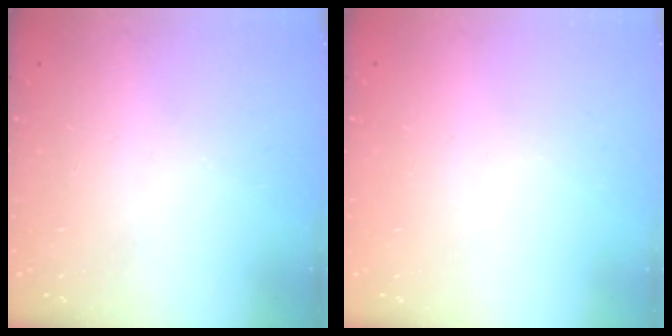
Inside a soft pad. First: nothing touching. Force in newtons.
{"total": 0.0}